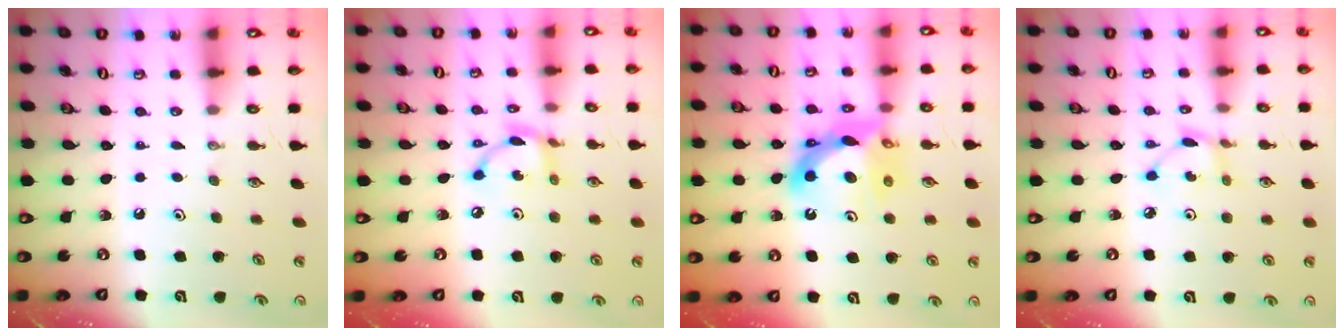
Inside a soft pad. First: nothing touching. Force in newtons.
{"total": 8.8, "press": 8.8, "slide": 0.3}
{"total": 11.4, "press": 11.0, "slide": 3.0}
{"total": 2.9, "press": 2.9, "slide": 0.1}